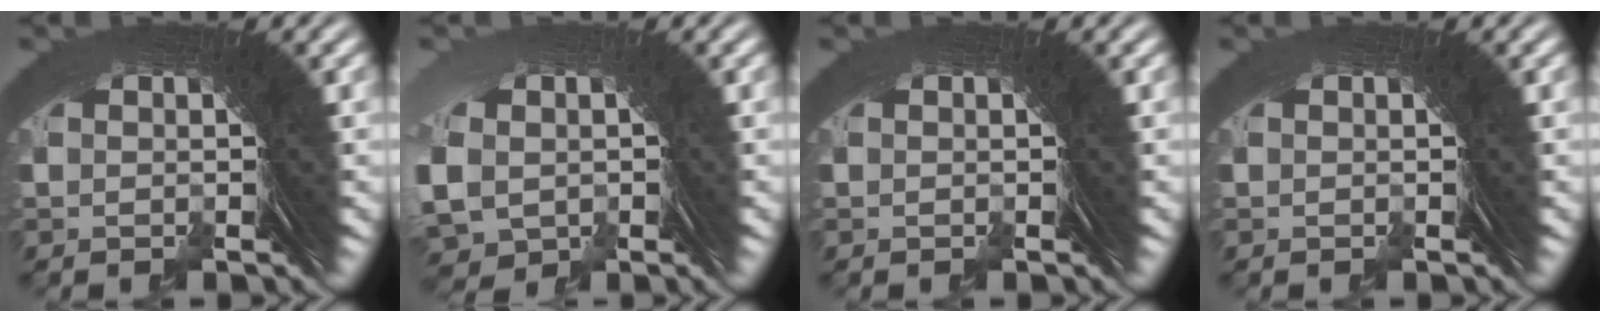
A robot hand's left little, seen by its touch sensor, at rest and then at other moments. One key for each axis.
{"total": 3.8, "fx": -1.9, "fy": 3.3, "fz": 0.4, "tx": -0.021, "ty": -0.016, "tz": -0.025}
{"total": 0.0}
{"total": 0.0}